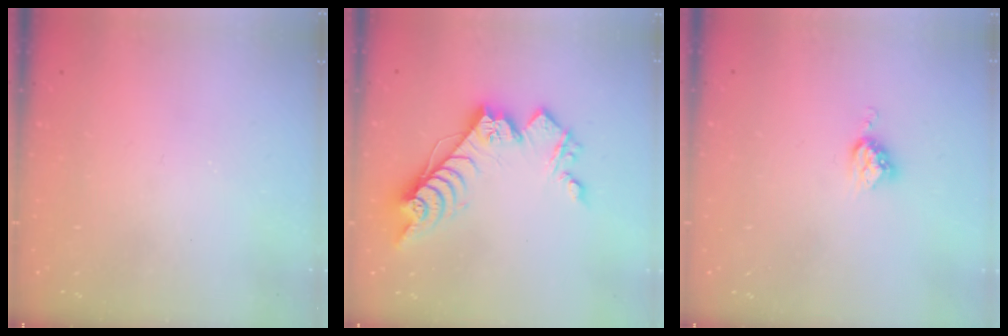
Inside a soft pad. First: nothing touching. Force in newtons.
{"total": 16.7, "press": 16.7, "slide": 0.3}
{"total": 5.8, "press": 5.8, "slide": 0.3}